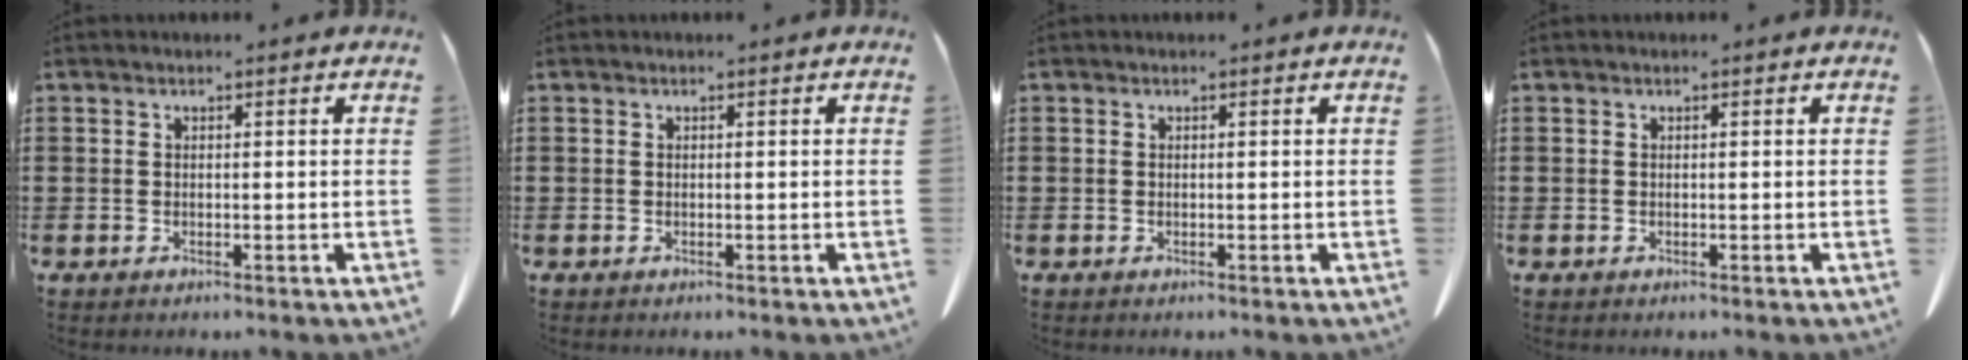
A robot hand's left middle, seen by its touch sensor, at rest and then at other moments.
{"total": 0.0}
{"total": 0.0}
{"total": 0.0}